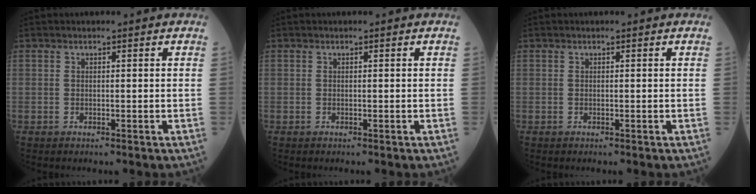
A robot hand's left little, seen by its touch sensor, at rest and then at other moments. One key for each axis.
{"total": 0.0}
{"total": 0.0}